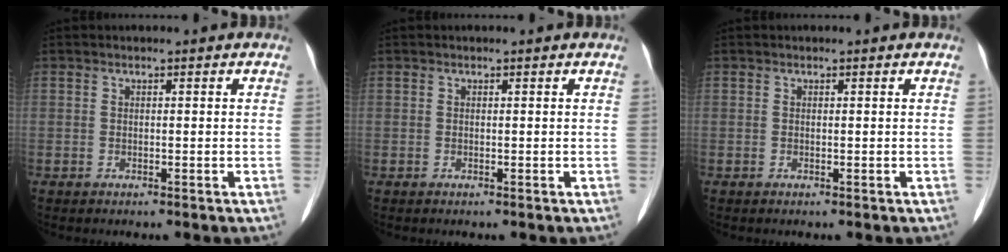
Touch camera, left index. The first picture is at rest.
{"total": 0.0}
{"total": 0.0}